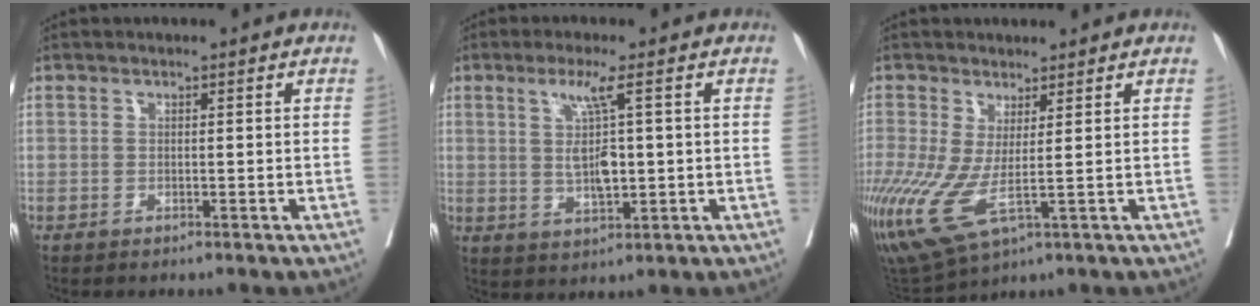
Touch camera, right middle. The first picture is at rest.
{"total": 5.9, "force": [0.9, 0.6, 5.8], "torque": [-0.111, -0.003, 0.022]}
{"total": 11.7, "force": [-1.9, 3.7, 11.0], "torque": [-0.265, -0.017, -0.015]}